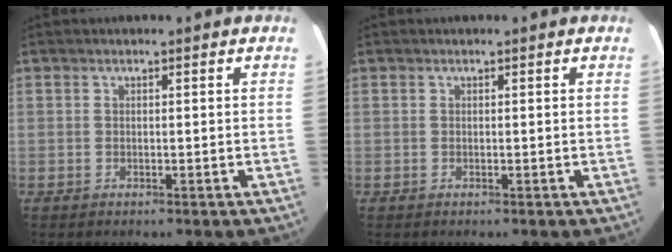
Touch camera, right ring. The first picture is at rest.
{"total": 0.0}